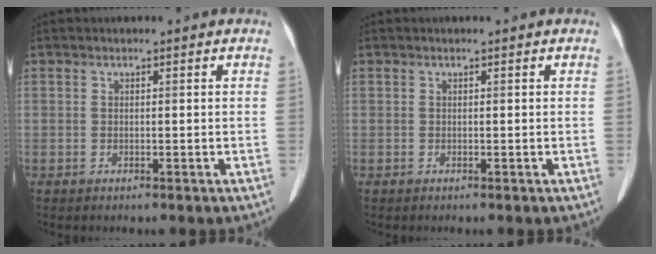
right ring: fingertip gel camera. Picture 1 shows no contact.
{"total": 0.0}